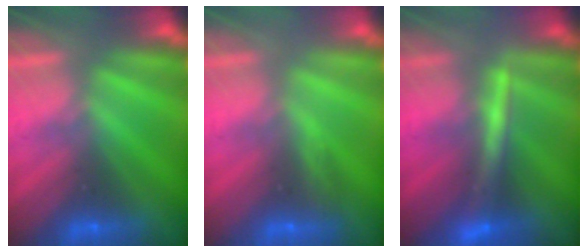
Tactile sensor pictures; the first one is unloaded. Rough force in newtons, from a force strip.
{"total": 2.9}
{"total": 2.4}